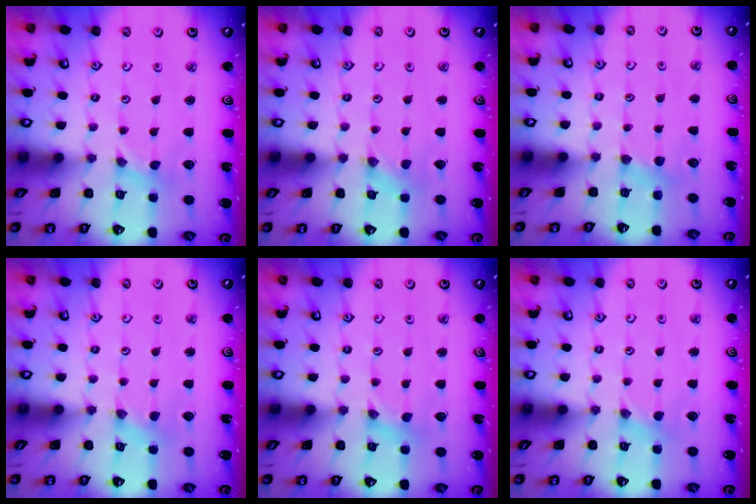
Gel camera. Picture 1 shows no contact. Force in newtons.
{"total": 0.0}
{"total": 4.8, "press": 4.7, "slide": 0.6}
{"total": 0.0}
{"total": 0.0}
{"total": 2.1, "press": 2.0, "slide": 0.4}